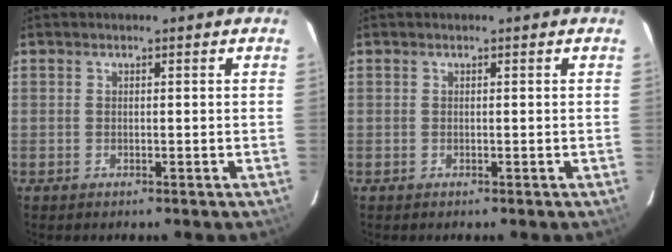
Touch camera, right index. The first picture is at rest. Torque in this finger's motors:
{"motor_torque": [-0.01, -0.01, 0.00, 0.00]}